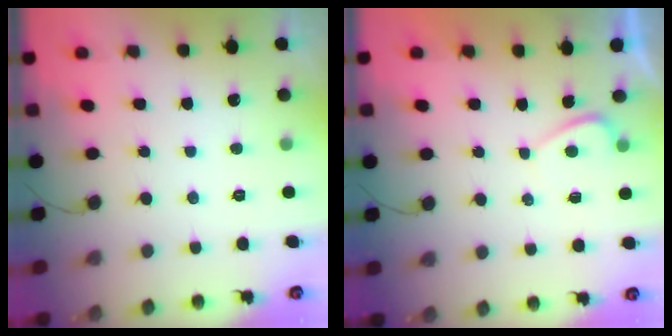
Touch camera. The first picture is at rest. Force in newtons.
{"total": 0.8, "press": 0.6, "slide": 0.5}